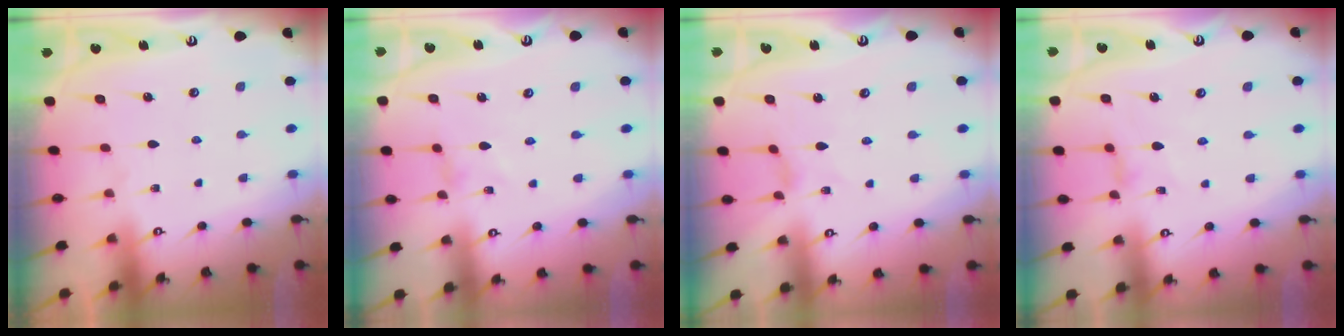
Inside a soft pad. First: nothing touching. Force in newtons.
{"total": 0.0}
{"total": 0.0}
{"total": 1.5, "press": 1.4, "slide": 0.3}